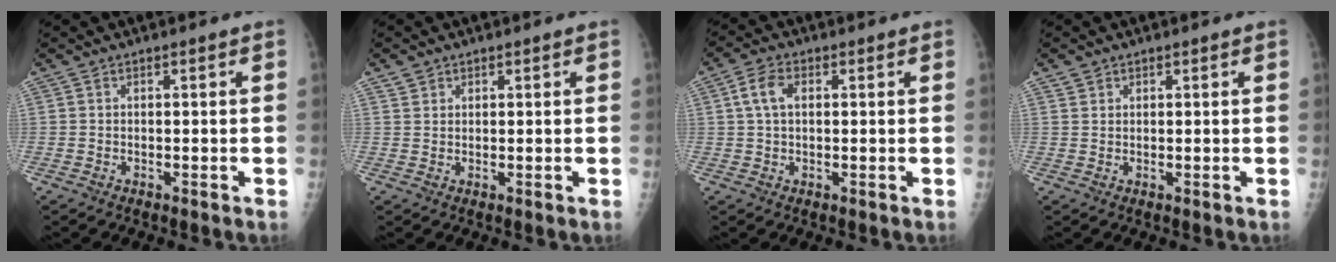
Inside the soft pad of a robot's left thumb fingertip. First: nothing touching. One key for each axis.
{"total": 1.5, "fx": 1.0, "fy": 1.2, "fz": 0.2, "tx": 0.012, "ty": -0.005, "tz": 0.012}
{"total": 4.9, "fx": 1.1, "fy": 3.0, "fz": 3.7, "tx": -0.074, "ty": 0.008, "tz": 0.018}
{"total": 1.2, "fx": 0.7, "fy": 1.0, "fz": 0.1, "tx": 0.010, "ty": -0.003, "tz": 0.009}